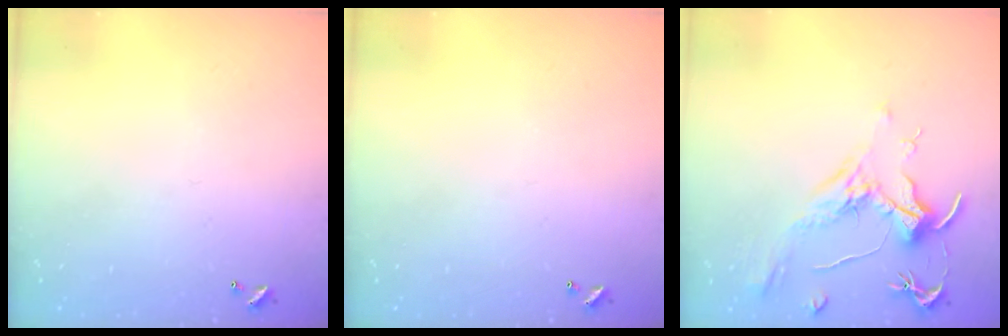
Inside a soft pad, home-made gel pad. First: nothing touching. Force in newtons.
{"total": 0.0}
{"total": 2.1, "press": 2.0, "slide": 0.8}